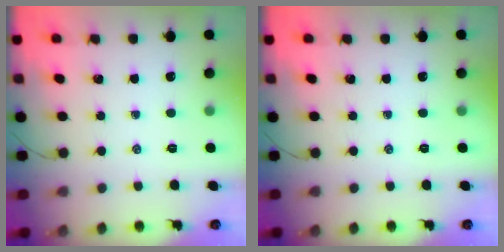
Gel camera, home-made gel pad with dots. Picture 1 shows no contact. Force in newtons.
{"total": 0.0}